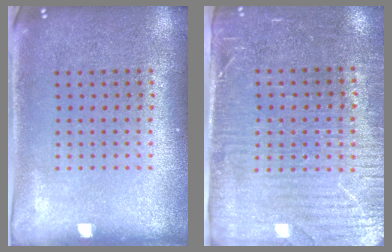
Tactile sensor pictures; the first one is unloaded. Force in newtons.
{"total": 3.5, "press": 3.2, "slide": 1.5}